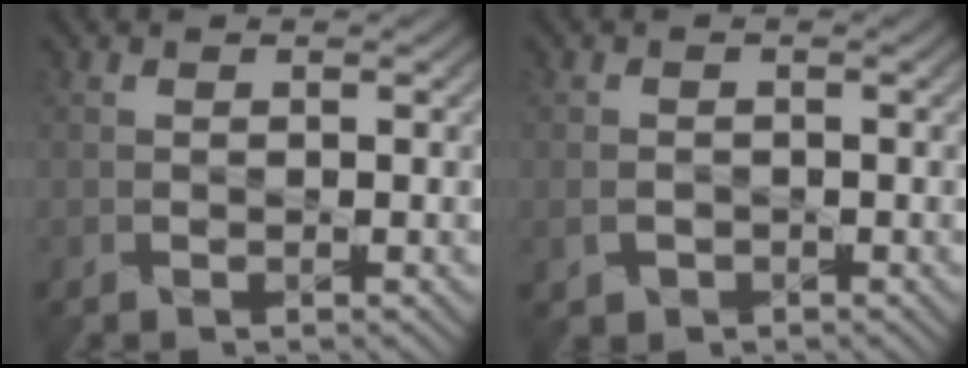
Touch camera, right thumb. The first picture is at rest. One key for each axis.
{"total": 1.9, "fx": -0.6, "fy": 1.5, "fz": 1.0, "tx": -0.026, "ty": -0.009, "tz": -0.012}